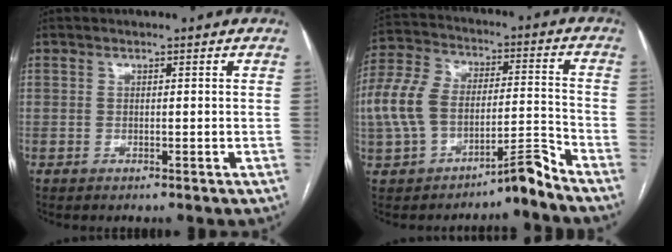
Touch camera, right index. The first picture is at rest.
{"total": 9.7, "force": [-5.2, 3.8, 7.2], "torque": [-0.151, 0.061, -0.093]}